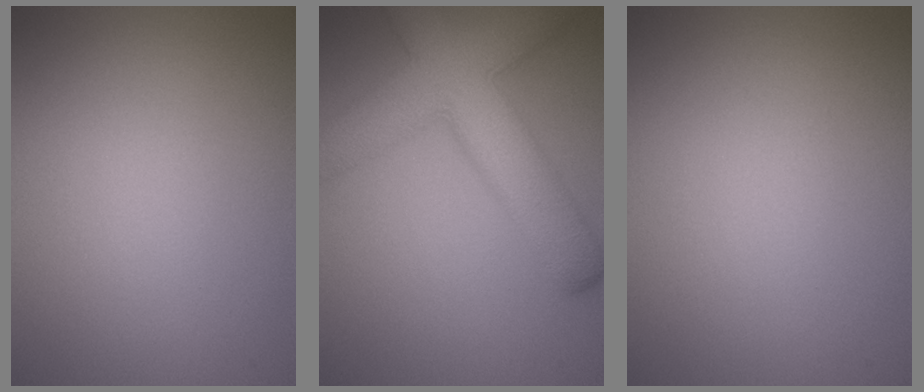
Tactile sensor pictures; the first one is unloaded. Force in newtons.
{"total": 9.0, "press": 9.0, "slide": 0.4}
{"total": 0.0}